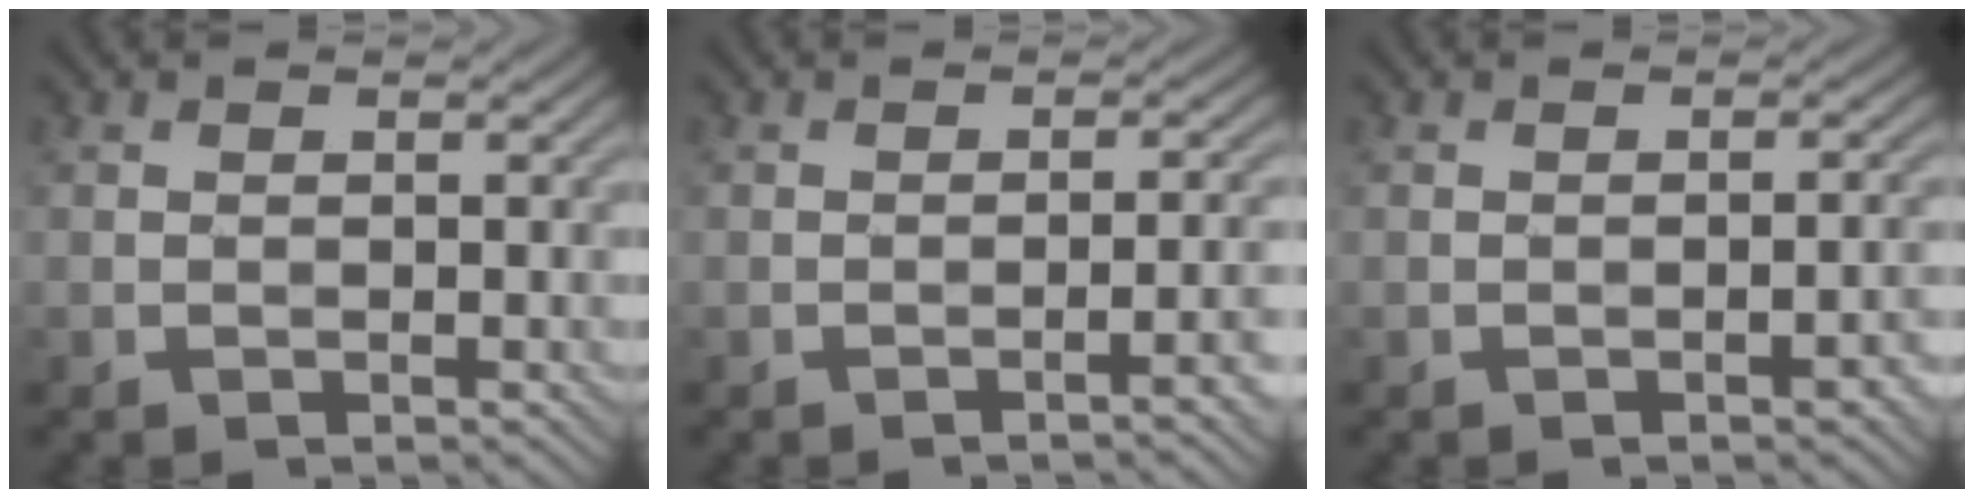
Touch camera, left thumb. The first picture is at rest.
{"total": 3.8, "force": [-1.7, 0.7, 3.4], "torque": [-0.038, 0.016, -0.031]}
{"total": 2.0, "force": [-1.0, 0.3, 1.7], "torque": [-0.022, 0.009, -0.016]}